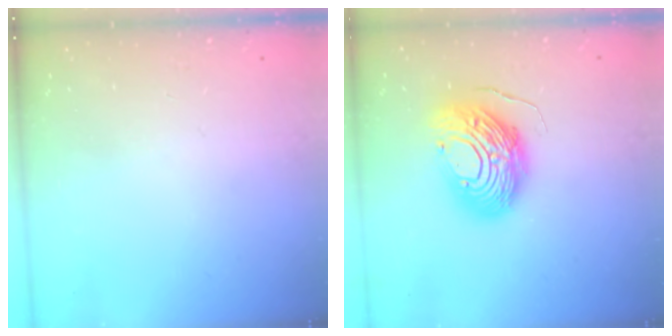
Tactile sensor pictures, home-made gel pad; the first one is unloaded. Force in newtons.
{"total": 16.1, "press": 16.0, "slide": 1.6}